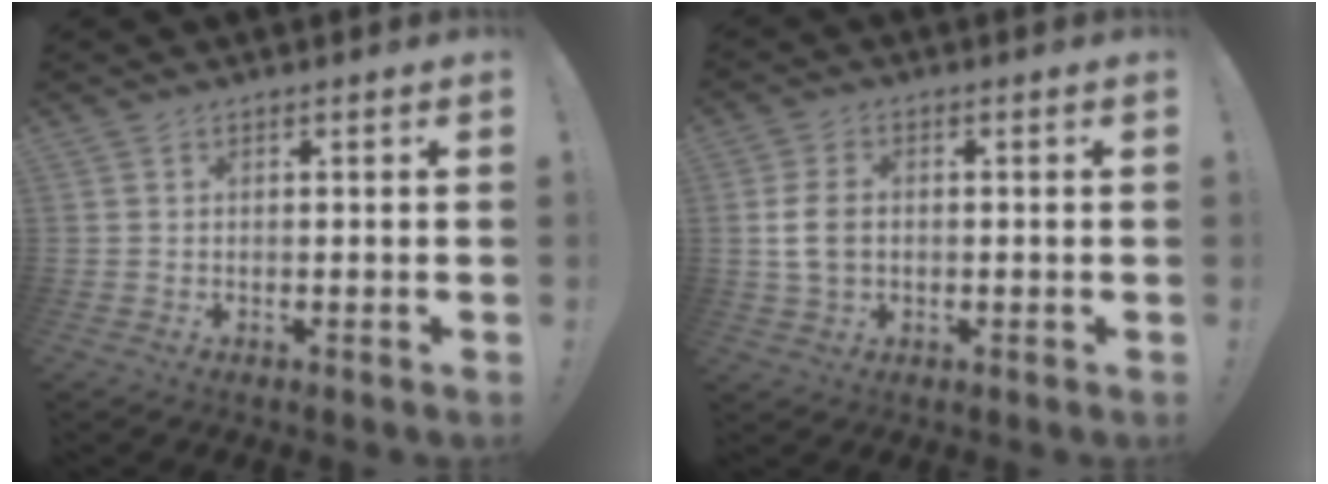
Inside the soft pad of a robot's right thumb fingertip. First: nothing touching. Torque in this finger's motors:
{"motor_torque": [-0.26, 0.23, 0.20, -0.14, 0.09]}